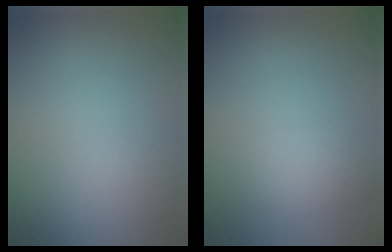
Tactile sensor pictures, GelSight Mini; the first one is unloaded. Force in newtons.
{"total": 1.6, "press": 1.6, "slide": 0.1}